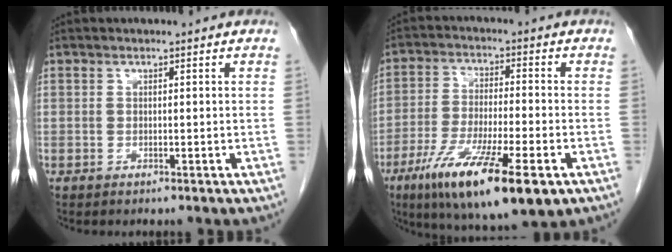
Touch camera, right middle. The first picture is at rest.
{"total": 16.6, "force": [-8.8, 2.6, 13.8], "torque": [-0.235, -0.036, -0.143]}